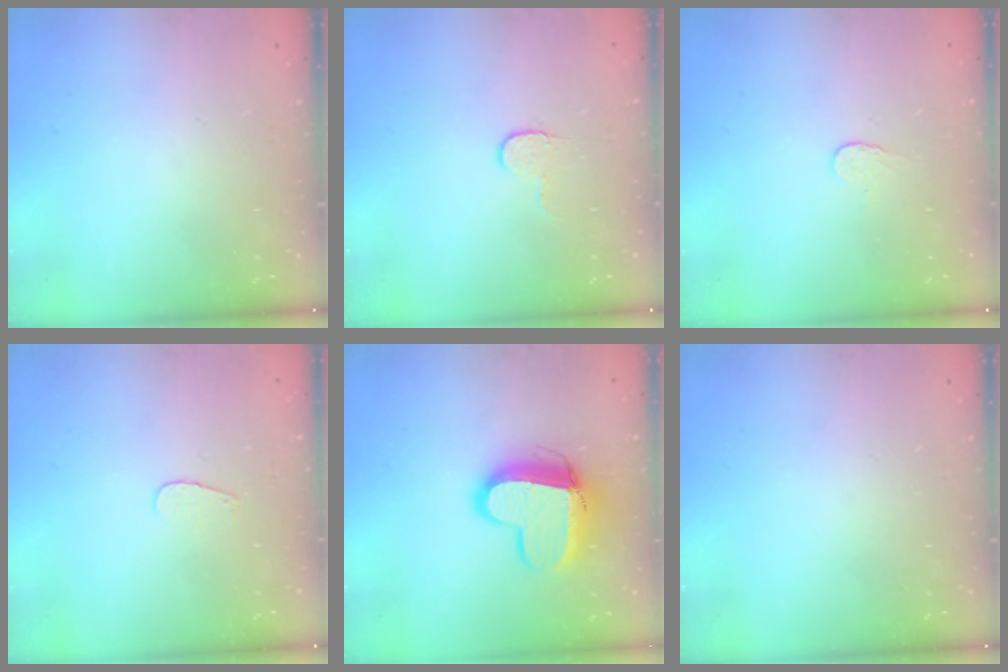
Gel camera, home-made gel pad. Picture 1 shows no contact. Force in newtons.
{"total": 4.7, "press": 4.7, "slide": 0.5}
{"total": 3.4, "press": 3.4, "slide": 0.3}
{"total": 3.4, "press": 3.4, "slide": 0.4}
{"total": 12.9, "press": 12.8, "slide": 1.4}
{"total": 0.0}